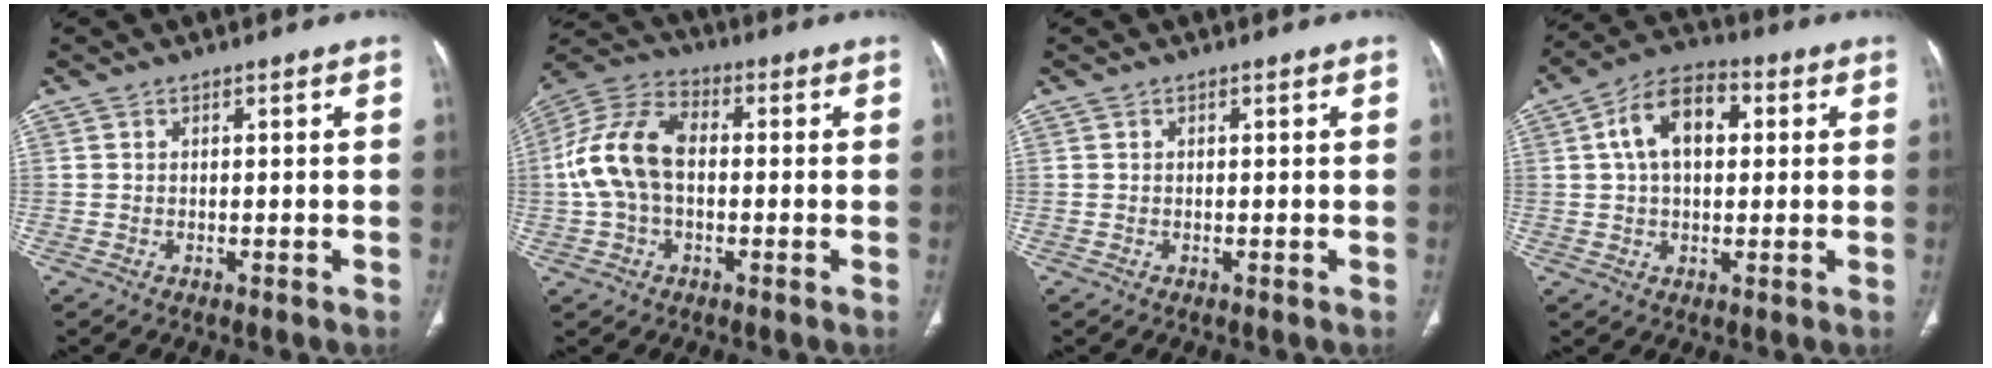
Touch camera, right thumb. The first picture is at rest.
{"total": 13.0, "force": [-0.1, 8.3, 10.0], "torque": [-0.204, 0.036, -0.011]}
{"total": 0.0}
{"total": 11.3, "force": [2.4, 6.9, 8.6], "torque": [-0.140, 0.021, 0.034]}